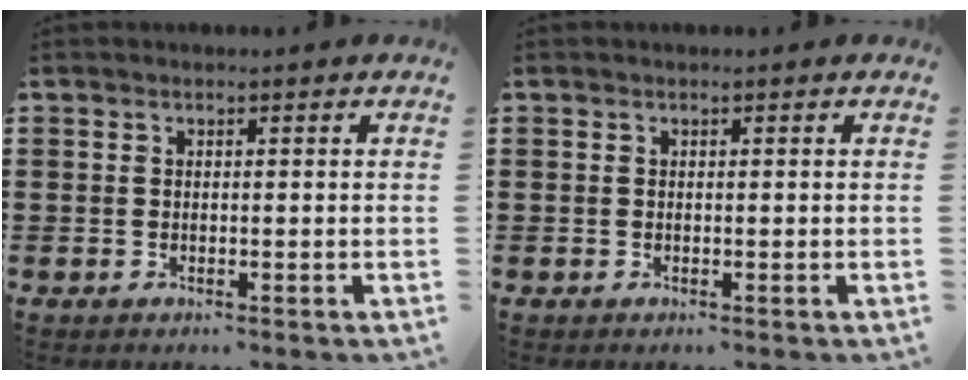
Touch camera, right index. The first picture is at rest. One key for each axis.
{"total": 0.0}